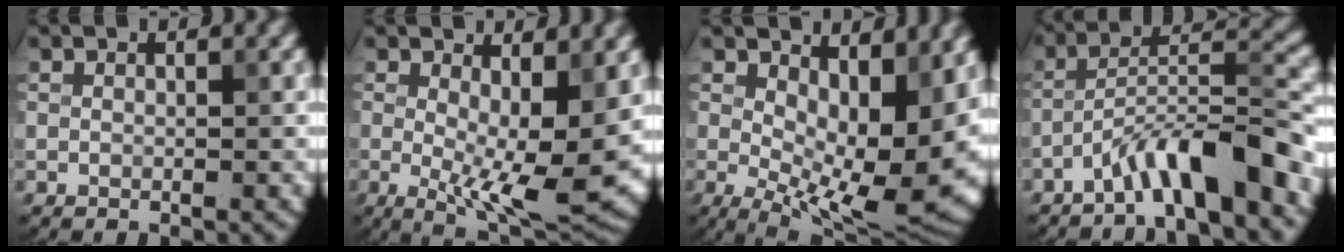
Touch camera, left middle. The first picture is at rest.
{"total": 8.8, "force": [-0.4, 2.9, 8.3], "torque": [-0.135, -0.023, -0.001]}
{"total": 13.4, "force": [1.5, 6.0, 11.9], "torque": [-0.150, -0.018, 0.038]}
{"total": 7.6, "force": [-4.9, 1.1, 5.7], "torque": [-0.099, 0.019, -0.085]}